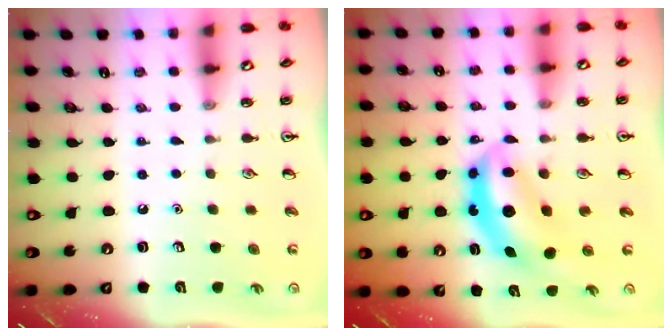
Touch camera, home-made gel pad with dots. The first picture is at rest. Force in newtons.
{"total": 6.7, "press": 6.4, "slide": 1.9}